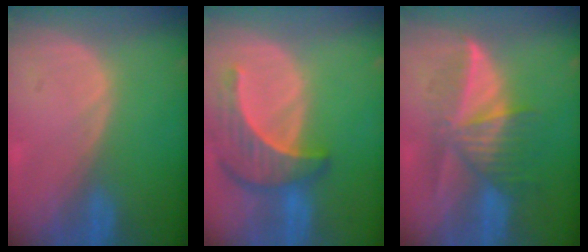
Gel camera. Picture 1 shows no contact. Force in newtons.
{"total": 7.6, "press": 7.3, "slide": 1.9}
{"total": 6.8, "press": 6.8, "slide": 0.4}